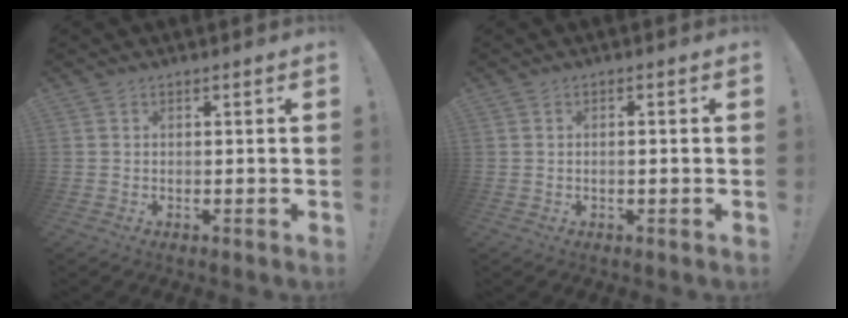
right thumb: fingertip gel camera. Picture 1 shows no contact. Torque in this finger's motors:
{"motor_torque": [-0.13, -0.08, -0.37, 0.03, 0.09]}